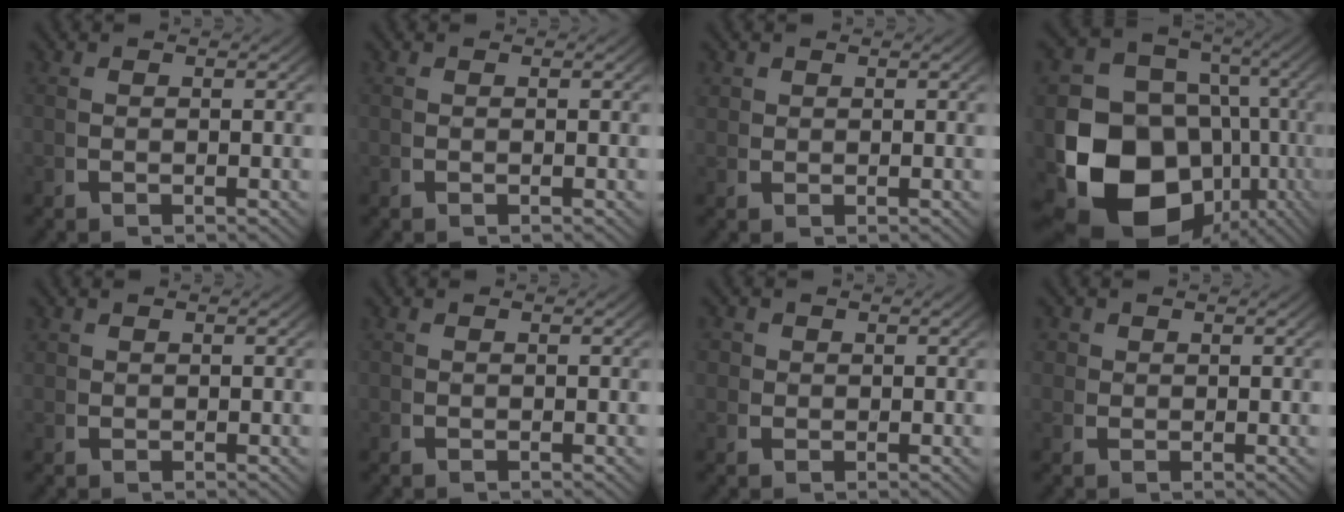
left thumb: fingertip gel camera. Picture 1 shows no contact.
{"total": 0.0}
{"total": 1.3, "force": [0.9, 0.9, 0.3], "torque": [-0.007, -0.006, 0.024]}
{"total": 21.1, "force": [-5.5, 15.8, 13.0], "torque": [-0.258, -0.090, -0.059]}
{"total": 0.8, "force": [0.7, 0.2, 0.0], "torque": [0.000, -0.004, 0.020]}
{"total": 0.0}
{"total": 2.0, "force": [0.7, 1.8, 0.7], "torque": [-0.018, -0.009, 0.014]}
{"total": 1.9, "force": [0.9, 1.5, 0.6], "torque": [-0.015, -0.009, 0.020]}